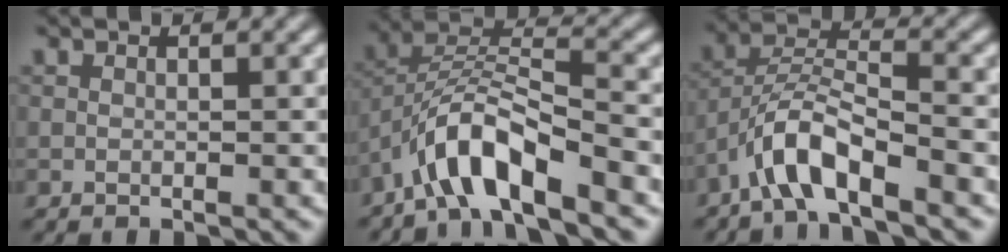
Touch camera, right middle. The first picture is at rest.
{"total": 6.8, "force": [-4.6, 1.8, 4.8], "torque": [-0.085, 0.010, -0.089]}
{"total": 5.1, "force": [-3.6, 1.2, 3.5], "torque": [-0.064, 0.011, -0.070]}